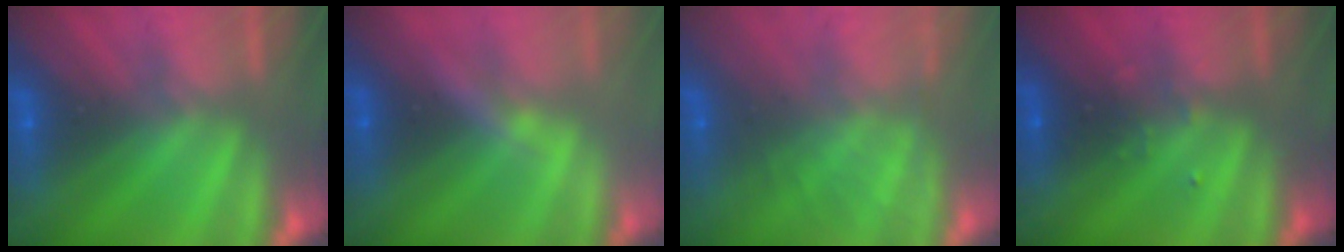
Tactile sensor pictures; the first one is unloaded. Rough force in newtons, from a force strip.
{"total": 2.2}
{"total": 8.1}
{"total": 2.4}